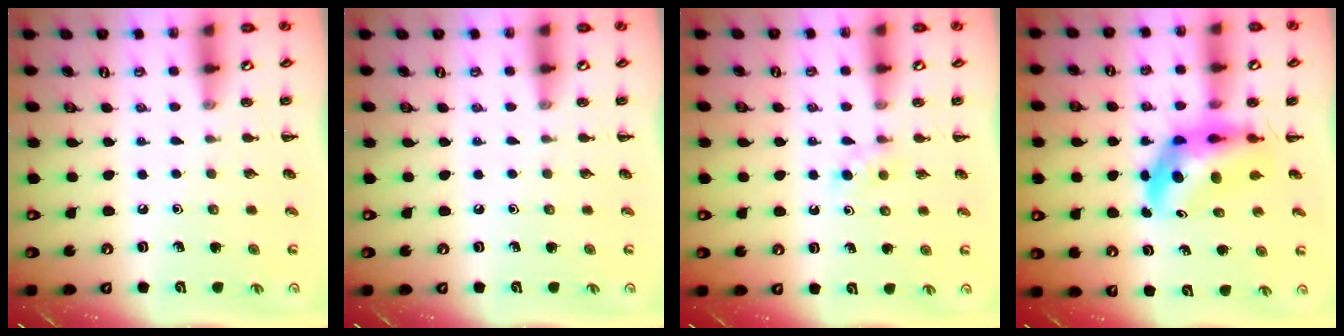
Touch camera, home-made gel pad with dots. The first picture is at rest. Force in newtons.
{"total": 0.0}
{"total": 2.7, "press": 2.5, "slide": 1.0}
{"total": 6.3, "press": 6.0, "slide": 2.0}